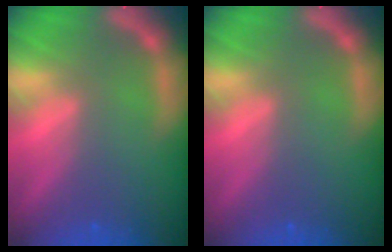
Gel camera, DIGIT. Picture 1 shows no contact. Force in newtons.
{"total": 0.0}